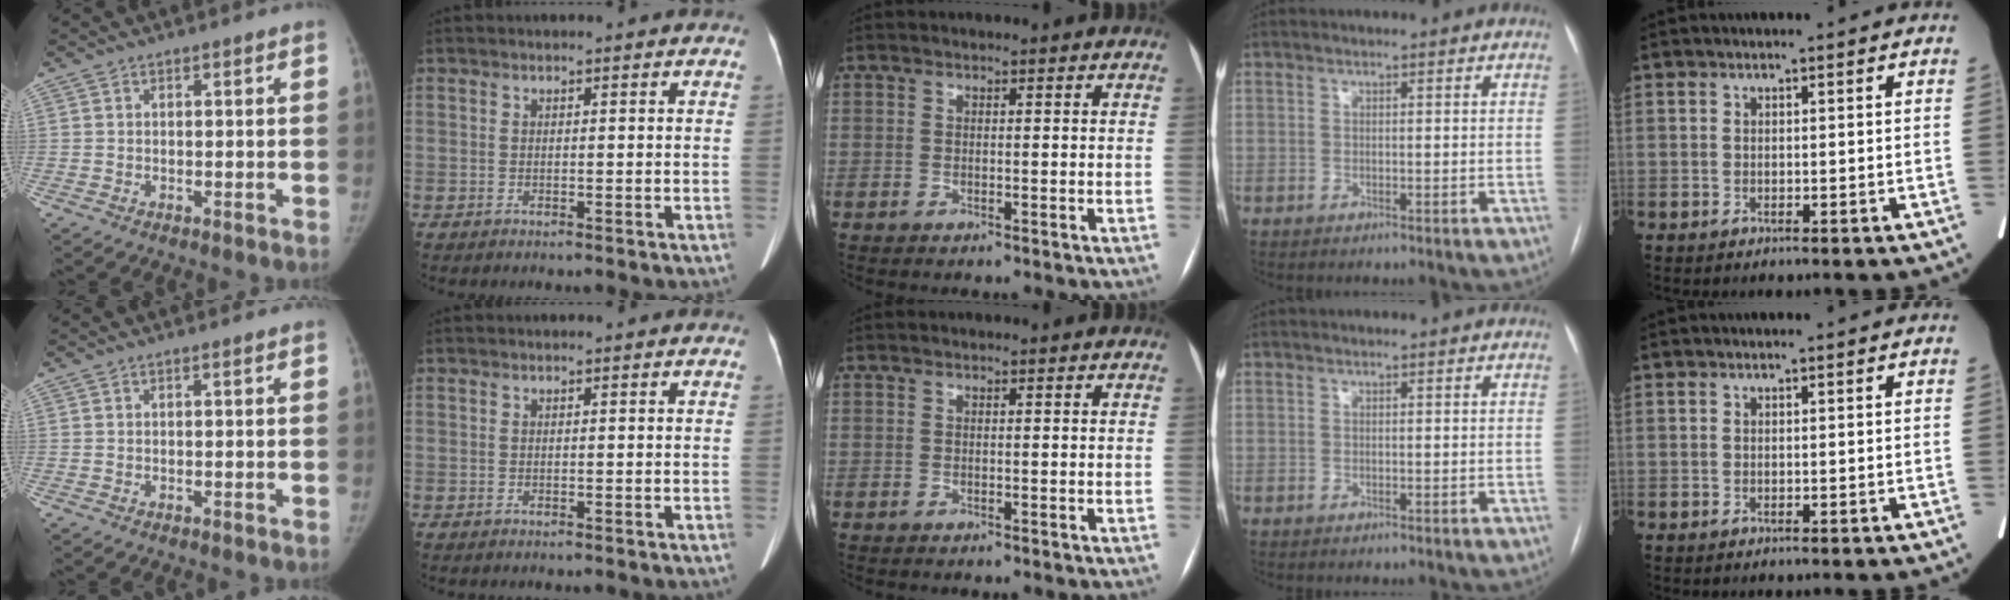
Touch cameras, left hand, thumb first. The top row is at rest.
{}